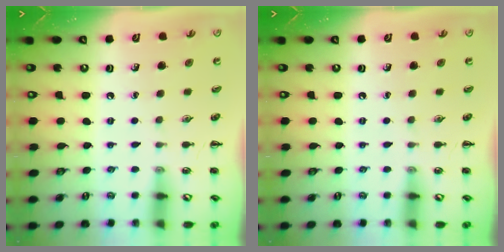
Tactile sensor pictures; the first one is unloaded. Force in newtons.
{"total": 0.0}